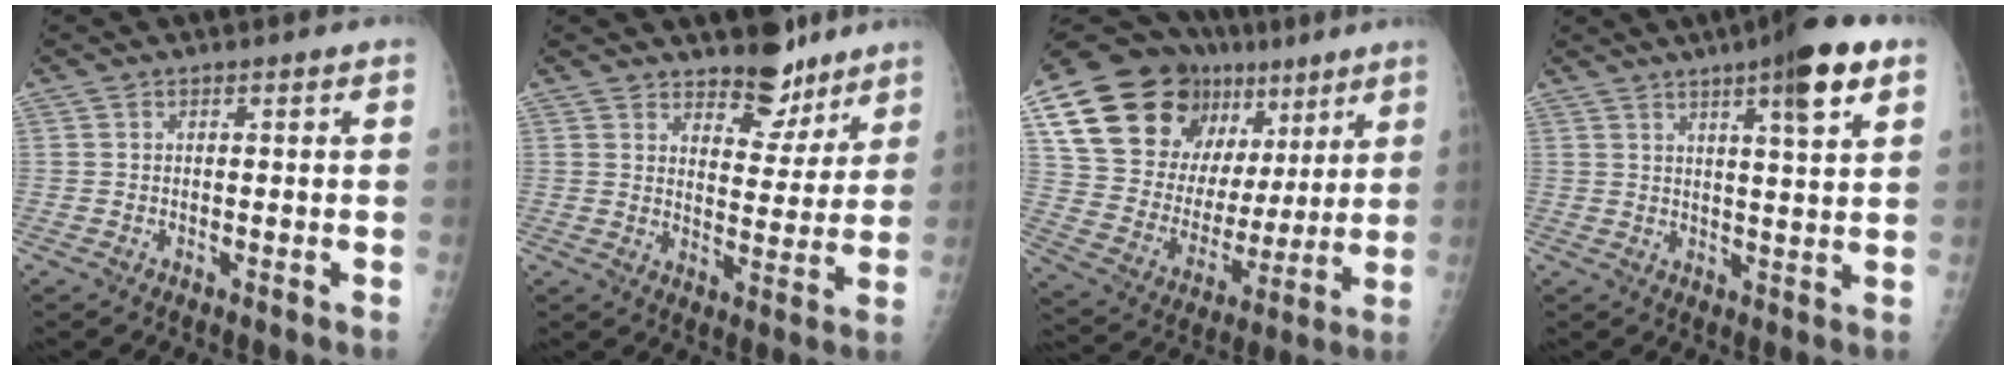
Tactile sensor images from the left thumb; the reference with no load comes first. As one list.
[{"total": 8.9, "force": [7.2, 4.1, 3.3], "torque": [-0.008, -0.053, 0.111]}, {"total": 26.7, "force": [13.6, 16.5, 16.1], "torque": [-0.231, 0.005, 0.241]}, {"total": 10.5, "force": [5.6, 1.4, 8.8], "torque": [-0.123, -0.019, 0.077]}]